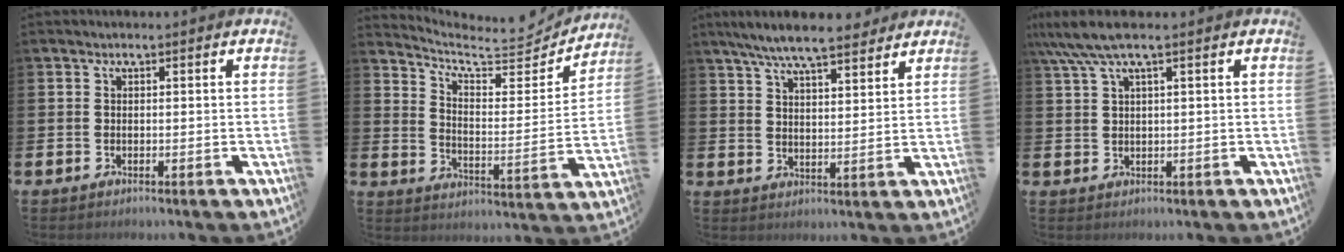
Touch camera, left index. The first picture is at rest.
{"total": 7.0, "force": [6.3, 1.9, 2.2], "torque": [-0.060, -0.056, 0.103]}
{"total": 7.7, "force": [7.1, 1.1, 2.8], "torque": [-0.070, -0.026, 0.128]}
{"total": 4.6, "force": [2.9, 0.6, 3.6], "torque": [-0.077, 0.002, 0.053]}